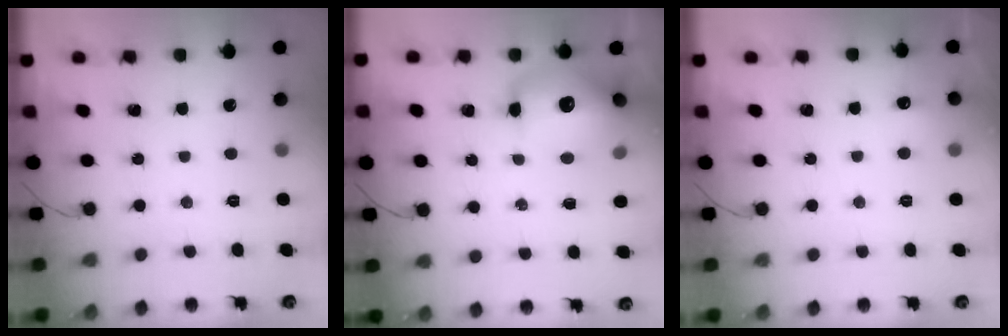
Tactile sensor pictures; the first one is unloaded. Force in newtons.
{"total": 16.2, "press": 15.6, "slide": 4.1}
{"total": 4.3, "press": 4.1, "slide": 1.2}